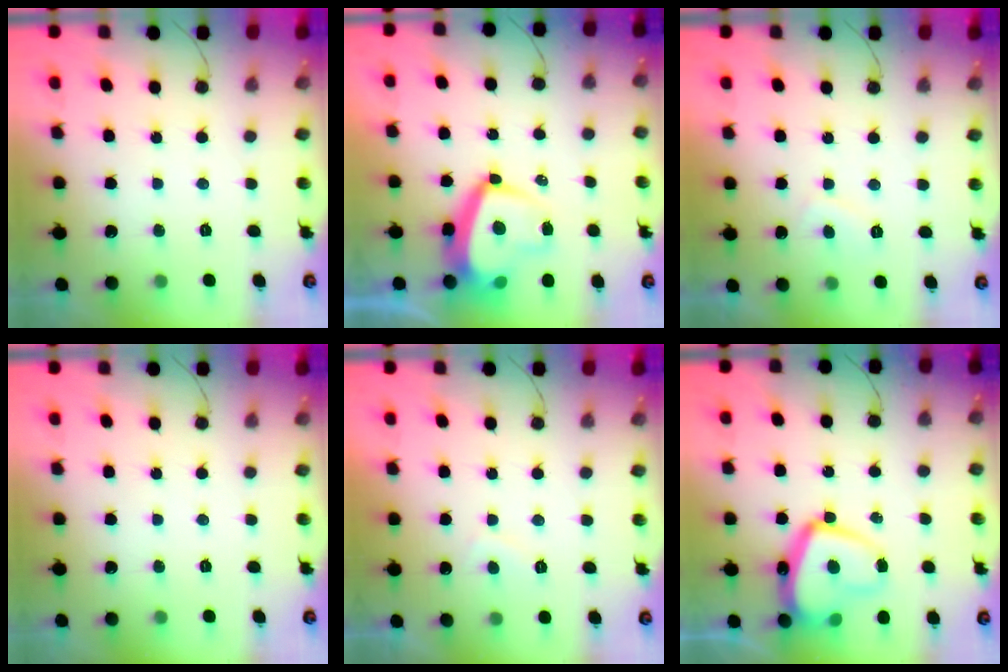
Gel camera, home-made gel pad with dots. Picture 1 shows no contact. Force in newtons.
{"total": 10.8, "press": 10.7, "slide": 1.5}
{"total": 2.3, "press": 2.2, "slide": 0.8}
{"total": 0.0}
{"total": 1.6, "press": 1.5, "slide": 0.6}
{"total": 15.7, "press": 15.6, "slide": 1.5}